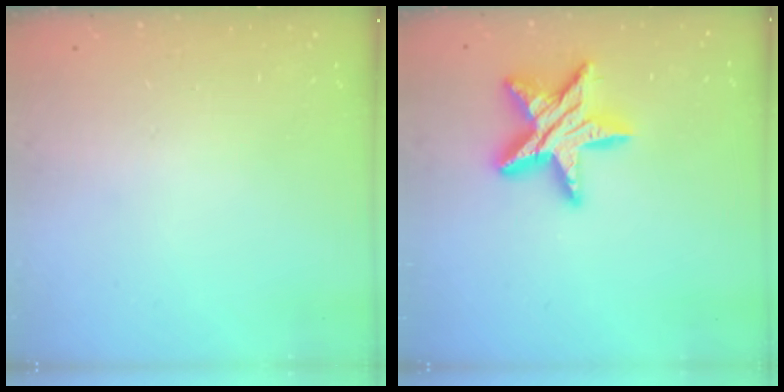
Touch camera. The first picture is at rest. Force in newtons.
{"total": 16.0, "press": 15.9, "slide": 1.0}